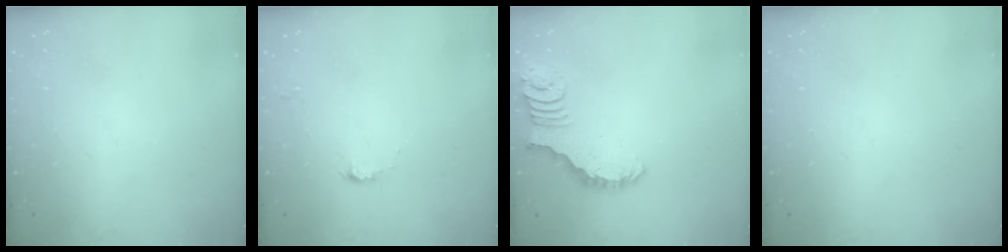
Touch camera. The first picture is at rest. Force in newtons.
{"total": 5.7, "press": 5.6, "slide": 0.5}
{"total": 2.5, "press": 2.5, "slide": 0.5}
{"total": 0.0}